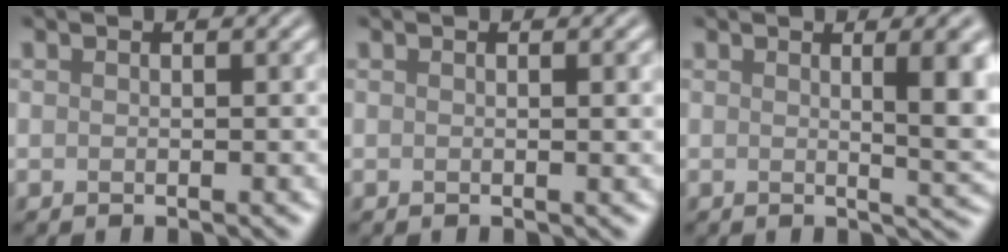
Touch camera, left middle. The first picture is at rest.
{"total": 0.8, "force": [0.1, 0.2, 0.8], "torque": [-0.009, 0.001, -0.001]}
{"total": 5.6, "force": [0.9, 1.5, 5.3], "torque": [-0.056, 0.003, 0.013]}